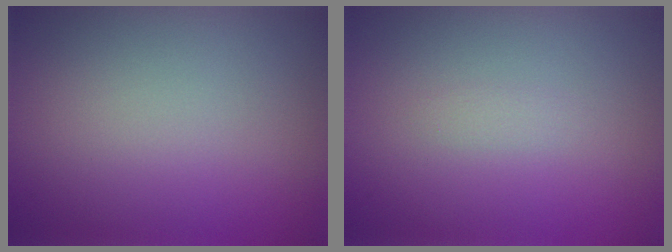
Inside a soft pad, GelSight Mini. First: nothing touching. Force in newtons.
{"total": 0.7, "press": 0.7, "slide": 0.1}